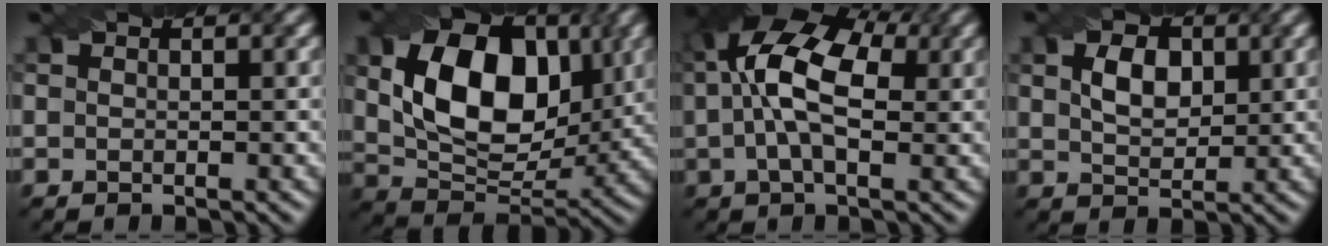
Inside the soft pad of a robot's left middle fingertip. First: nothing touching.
{"total": 11.4, "force": [2.5, 7.4, 8.3], "torque": [-0.150, -0.004, 0.046]}
{"total": 10.9, "force": [2.1, 5.9, 9.0], "torque": [-0.167, 0.026, 0.019]}
{"total": 3.4, "force": [1.1, 2.2, 2.4], "torque": [-0.050, 0.003, 0.021]}